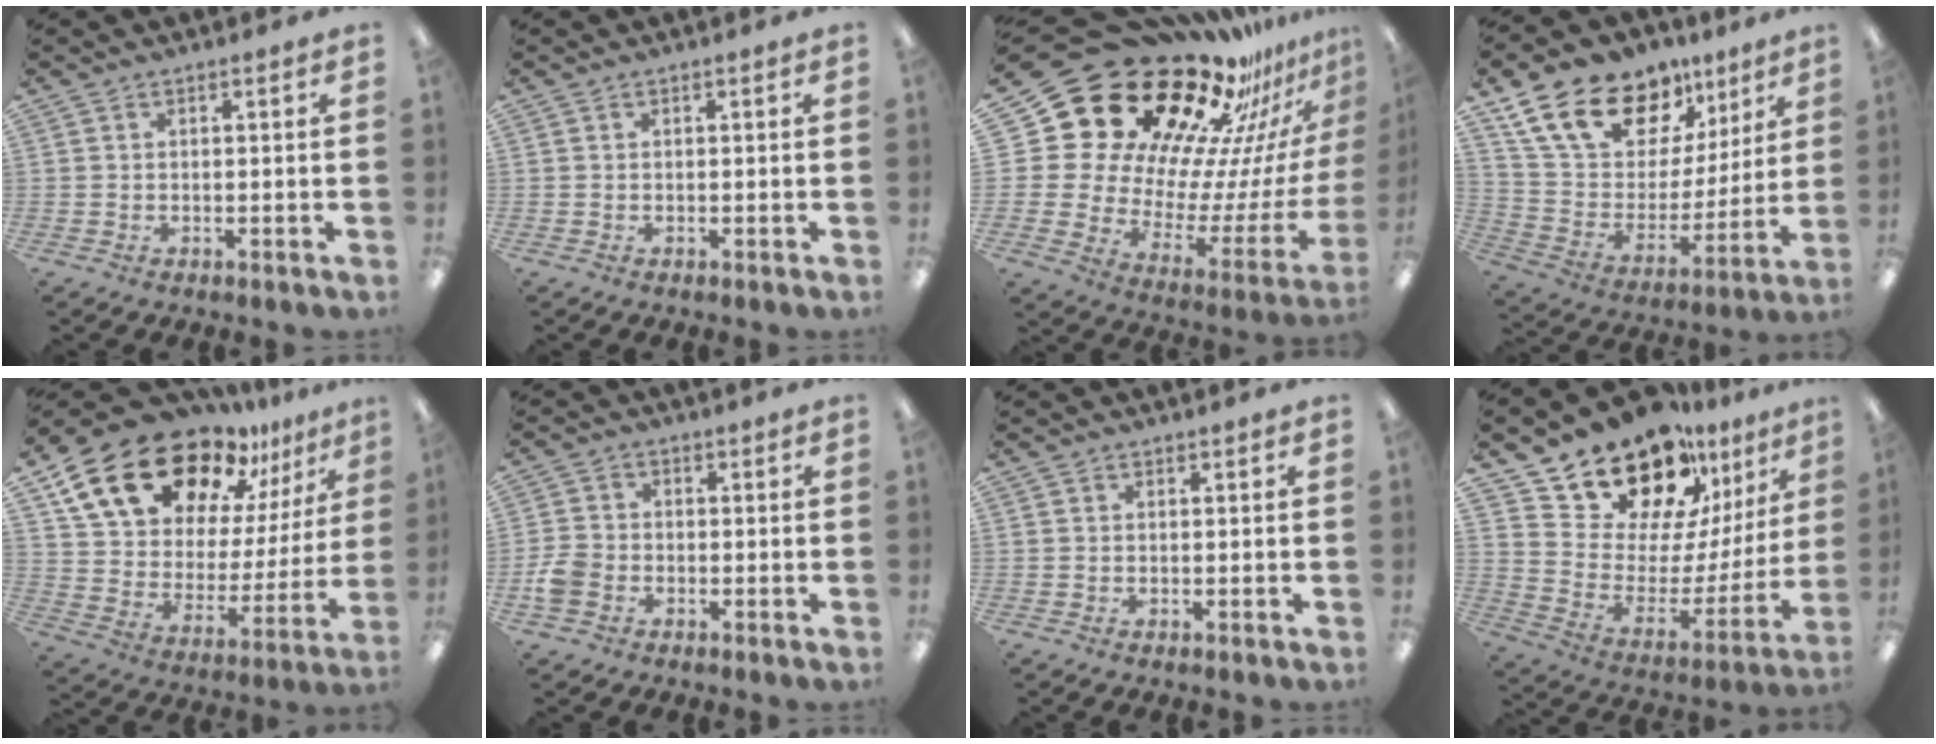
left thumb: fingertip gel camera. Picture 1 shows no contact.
{"total": 0.0}
{"total": 26.2, "force": [18.3, 14.4, 12.0], "torque": [-0.160, -0.192, 0.358]}
{"total": 20.0, "force": [13.0, 12.0, 9.3], "torque": [-0.173, -0.068, 0.240]}
{"total": 19.5, "force": [14.5, 9.6, 8.9], "torque": [-0.160, -0.102, 0.262]}
{"total": 5.1, "force": [-2.0, 4.0, 2.3], "torque": [-0.041, 0.016, -0.034]}
{"total": 0.0}
{"total": 19.8, "force": [16.8, 8.5, 6.3], "torque": [-0.113, -0.135, 0.298]}